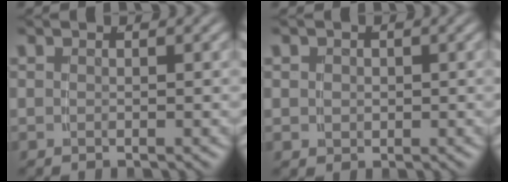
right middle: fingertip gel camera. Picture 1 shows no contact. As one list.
[{"total": 1.9, "force": [0.3, 1.7, 0.7], "torque": [-0.017, -0.010, 0.012]}]